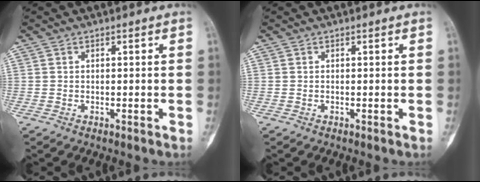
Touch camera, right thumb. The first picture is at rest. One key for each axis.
{"total": 0.0}